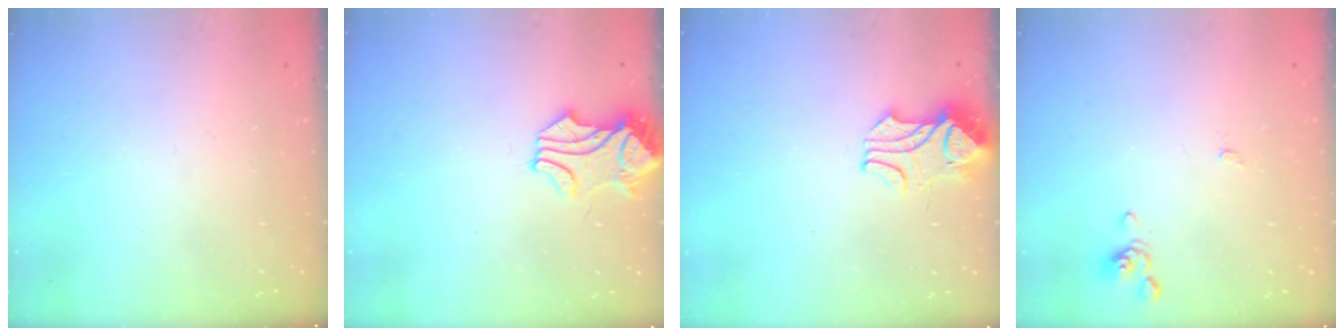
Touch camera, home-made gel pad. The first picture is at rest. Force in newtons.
{"total": 1.7, "press": 1.5, "slide": 0.8}
{"total": 2.3, "press": 2.2, "slide": 0.9}
{"total": 0.0}